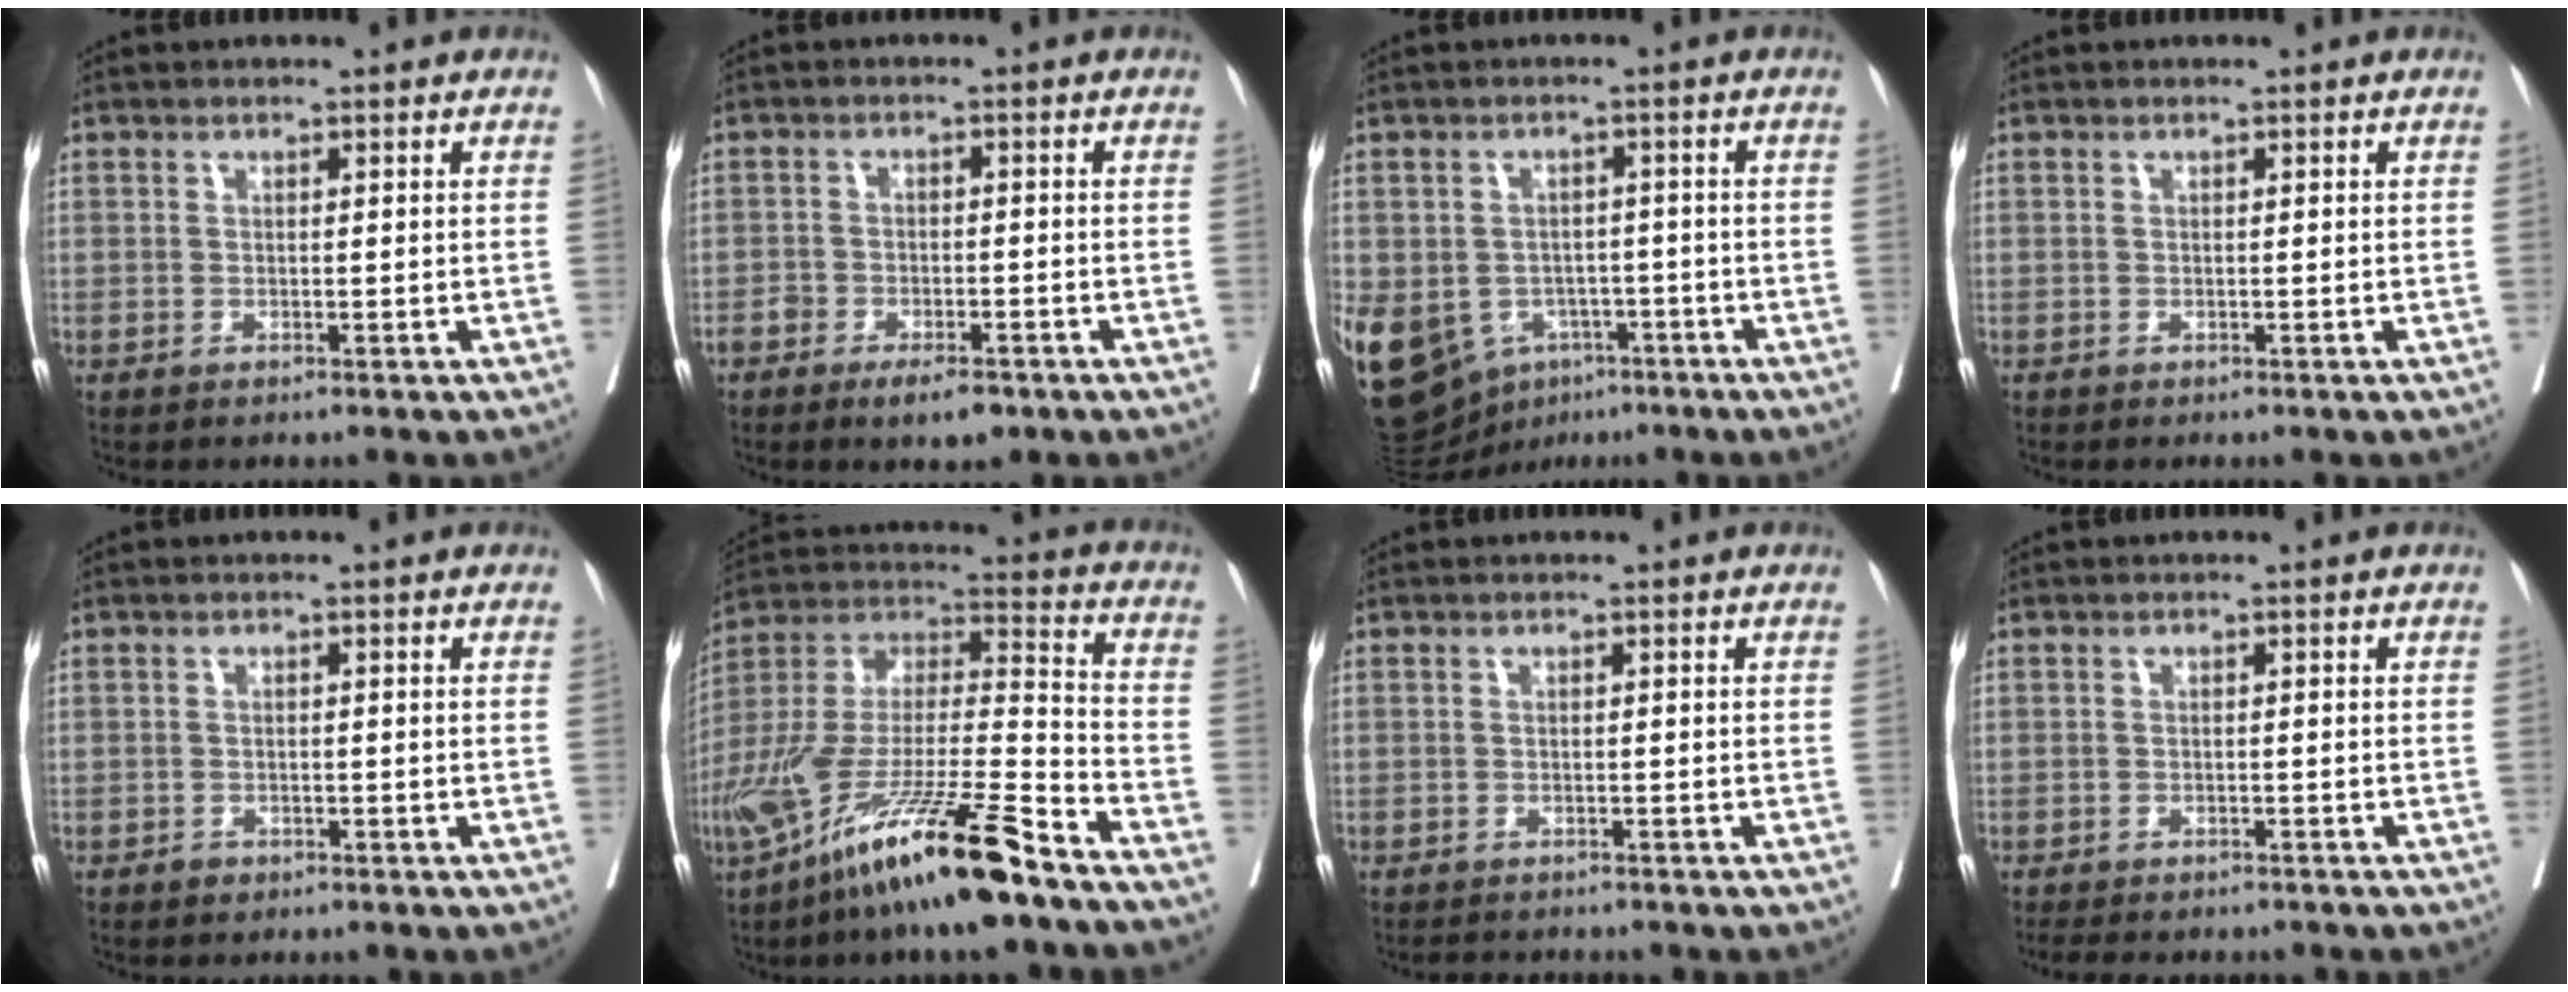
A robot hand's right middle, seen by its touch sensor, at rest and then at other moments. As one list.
[{"total": 4.9, "force": [-3.4, 1.9, 3.1], "torque": [-0.047, -0.002, -0.052]}, {"total": 20.6, "force": [-8.6, 15.9, 9.8], "torque": [-0.275, -0.005, -0.116]}, {"total": 0.0}, {"total": 1.0, "force": [-0.7, 0.7, 0.1], "torque": [-0.001, 0.003, -0.012]}, {"total": 23.6, "force": [-14.9, 2.4, 18.1], "torque": [-0.365, -0.051, -0.275]}, {"total": 2.8, "force": [-2.7, 0.7, 0.5], "torque": [-0.004, -0.007, -0.040]}, {"total": 7.3, "force": [-6.3, 2.5, 2.7], "torque": [-0.036, -0.003, -0.085]}]